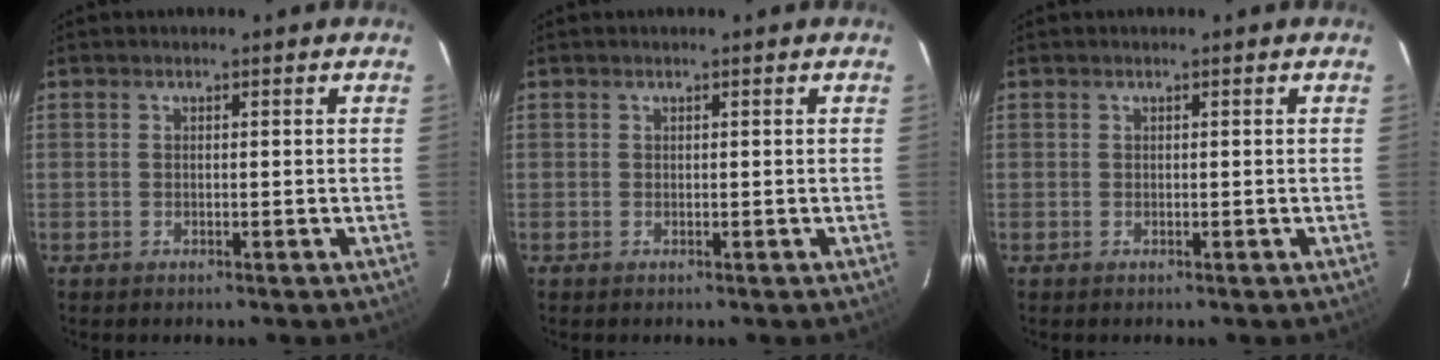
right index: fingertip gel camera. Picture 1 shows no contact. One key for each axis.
{"total": 0.0}
{"total": 0.0}